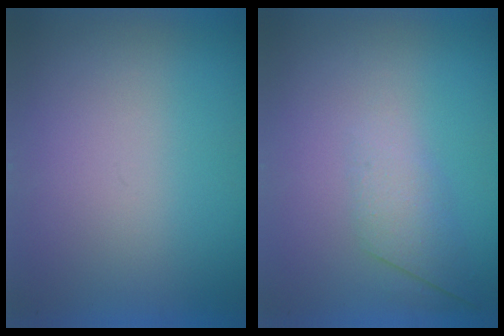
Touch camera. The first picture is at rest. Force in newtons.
{"total": 2.6}